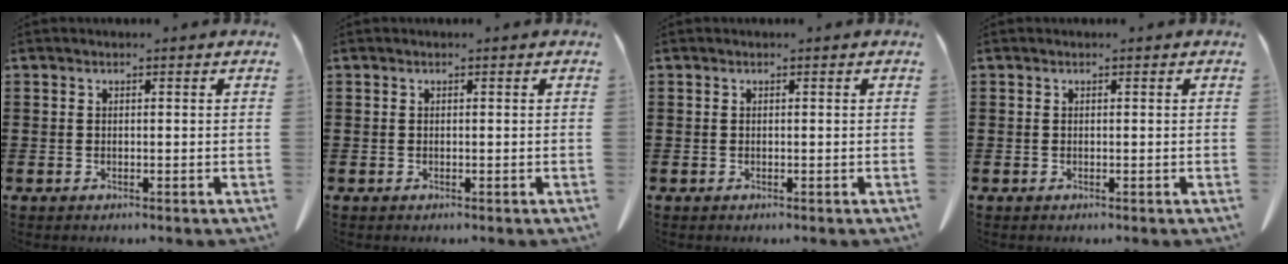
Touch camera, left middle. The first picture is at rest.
{"total": 0.0}
{"total": 0.0}
{"total": 0.0}